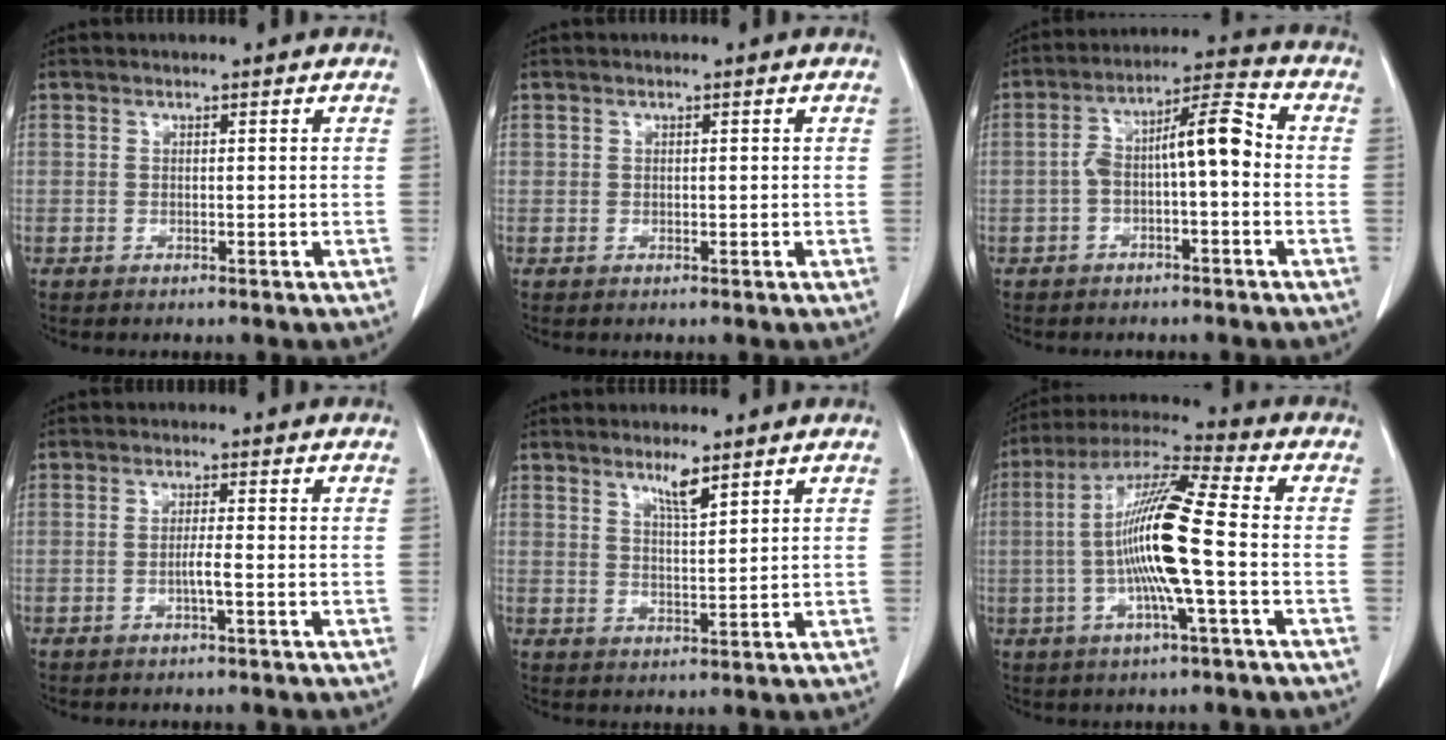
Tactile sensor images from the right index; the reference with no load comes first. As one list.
[{"total": 0.6, "force": [0.1, 0.5, 0.3], "torque": [-0.004, 0.003, 0.001]}, {"total": 8.7, "force": [-0.9, 2.1, 8.4], "torque": [-0.147, 0.039, -0.016]}, {"total": 1.9, "force": [-0.6, -0.2, 1.8], "torque": [-0.035, 0.000, -0.013]}, {"total": 3.6, "force": [2.6, 0.2, 2.5], "torque": [-0.048, -0.005, 0.049]}, {"total": 14.2, "force": [-1.7, 0.3, 14.1], "torque": [-0.272, 0.004, -0.043]}]